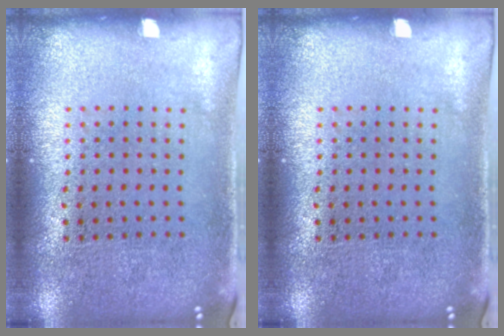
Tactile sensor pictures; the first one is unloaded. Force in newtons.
{"total": 0.0}